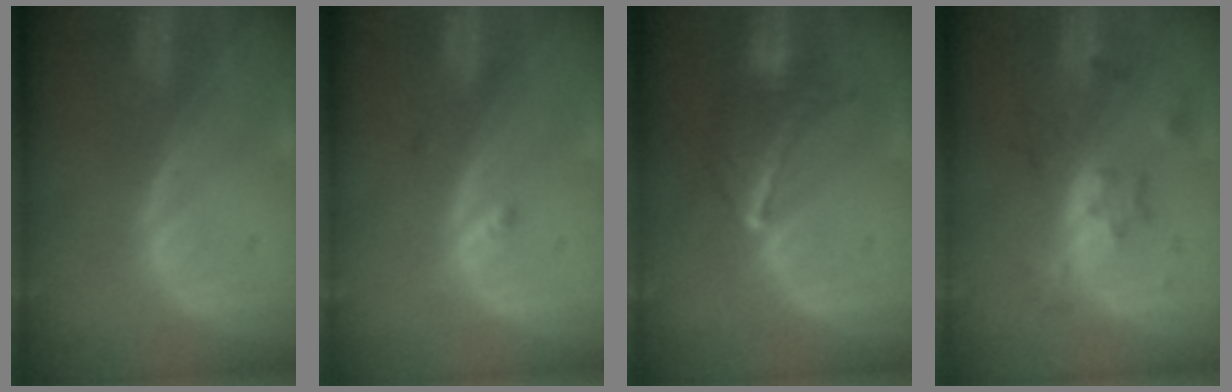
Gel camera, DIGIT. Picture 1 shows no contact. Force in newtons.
{"total": 1.6, "press": 1.3, "slide": 0.8}
{"total": 7.1, "press": 6.5, "slide": 3.0}
{"total": 7.1, "press": 6.3, "slide": 3.3}